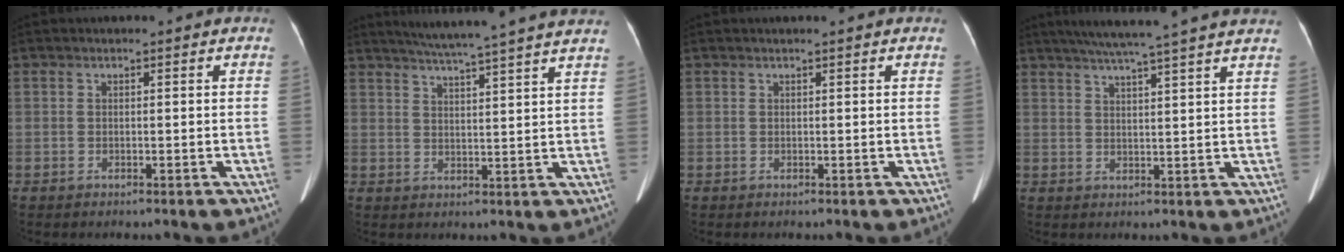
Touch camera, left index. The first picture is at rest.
{"total": 15.7, "force": [13.7, -1.2, 7.6], "torque": [-0.126, 0.000, 0.174]}
{"total": 0.9, "force": [0.8, -0.1, 0.4], "torque": [-0.007, 0.012, 0.017]}
{"total": 14.9, "force": [12.6, -1.1, 7.8], "torque": [-0.129, 0.017, 0.160]}